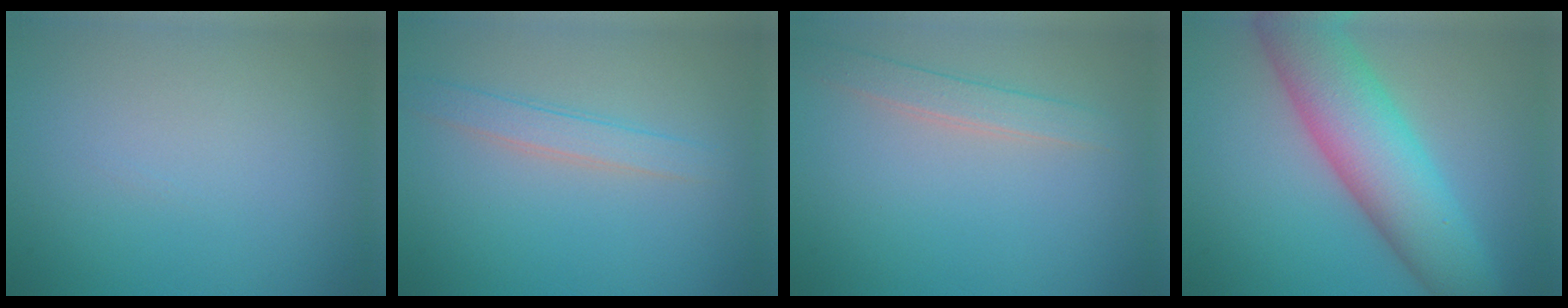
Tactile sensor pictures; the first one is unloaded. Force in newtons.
{"total": 2.3, "press": 2.2, "slide": 0.1}
{"total": 2.2, "press": 2.2, "slide": 0.2}
{"total": 9.4, "press": 9.4, "slide": 0.2}